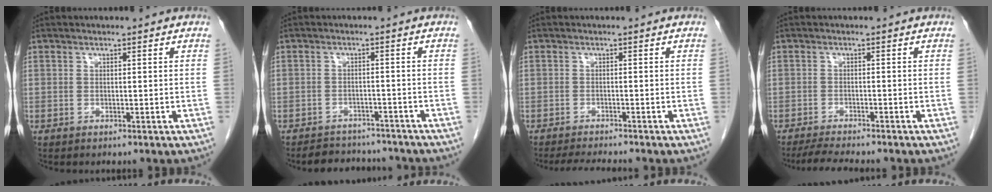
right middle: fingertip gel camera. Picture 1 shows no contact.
{"total": 7.4, "force": [-7.0, 2.3, 0.9], "torque": [-0.006, 0.008, -0.088]}
{"total": 4.4, "force": [-4.1, -0.2, 1.5], "torque": [-0.025, -0.017, -0.065]}
{"total": 5.9, "force": [-5.2, 0.2, 2.7], "torque": [-0.045, -0.017, -0.083]}